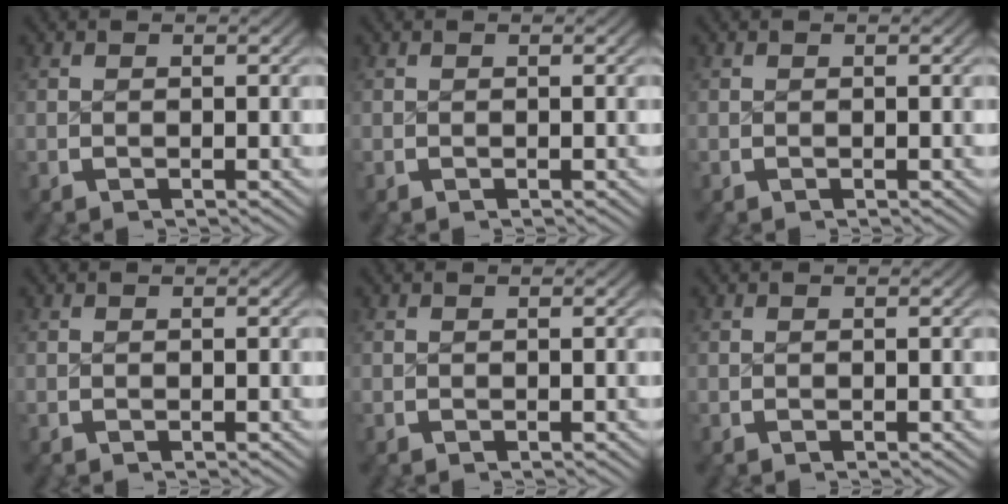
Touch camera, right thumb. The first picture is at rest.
{"total": 0.0}
{"total": 0.0}
{"total": 0.0}
{"total": 0.0}
{"total": 0.0}